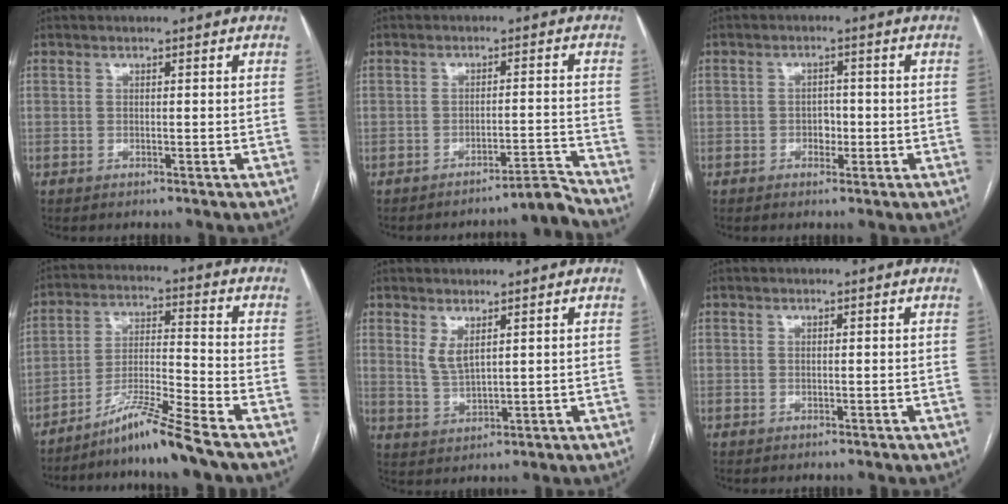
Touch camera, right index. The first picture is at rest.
{"total": 4.8, "force": [-4.3, -2.0, 0.0], "torque": [0.015, 0.011, -0.061]}
{"total": 2.3, "force": [-0.7, 1.6, 1.4], "torque": [-0.015, 0.007, -0.011]}
{"total": 9.1, "force": [-7.3, -1.7, 5.1], "torque": [-0.102, -0.014, -0.133]}
{"total": 3.5, "force": [1.9, 1.2, 2.6], "torque": [-0.058, -0.007, 0.046]}
{"total": 0.0}